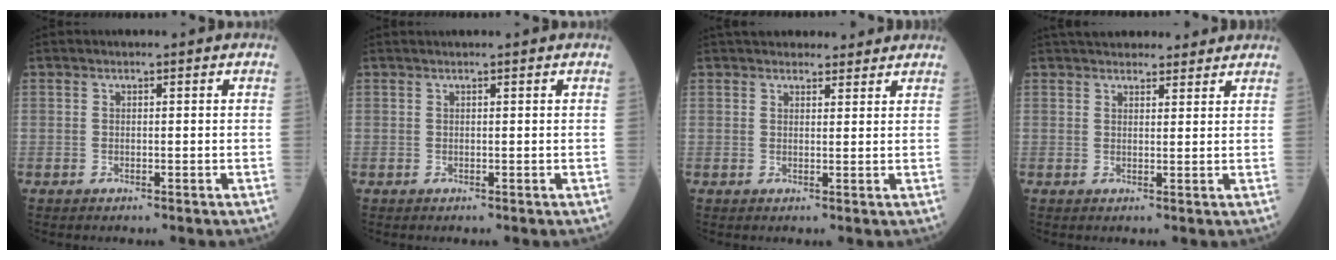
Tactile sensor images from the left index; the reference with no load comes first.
{"total": 1.9, "force": [1.7, -0.2, 0.6], "torque": [-0.003, 0.021, 0.030]}
{"total": 8.6, "force": [7.7, 2.9, 2.5], "torque": [-0.021, 0.023, 0.100]}
{"total": 11.0, "force": [9.9, 3.3, 3.7], "torque": [-0.040, 0.031, 0.134]}